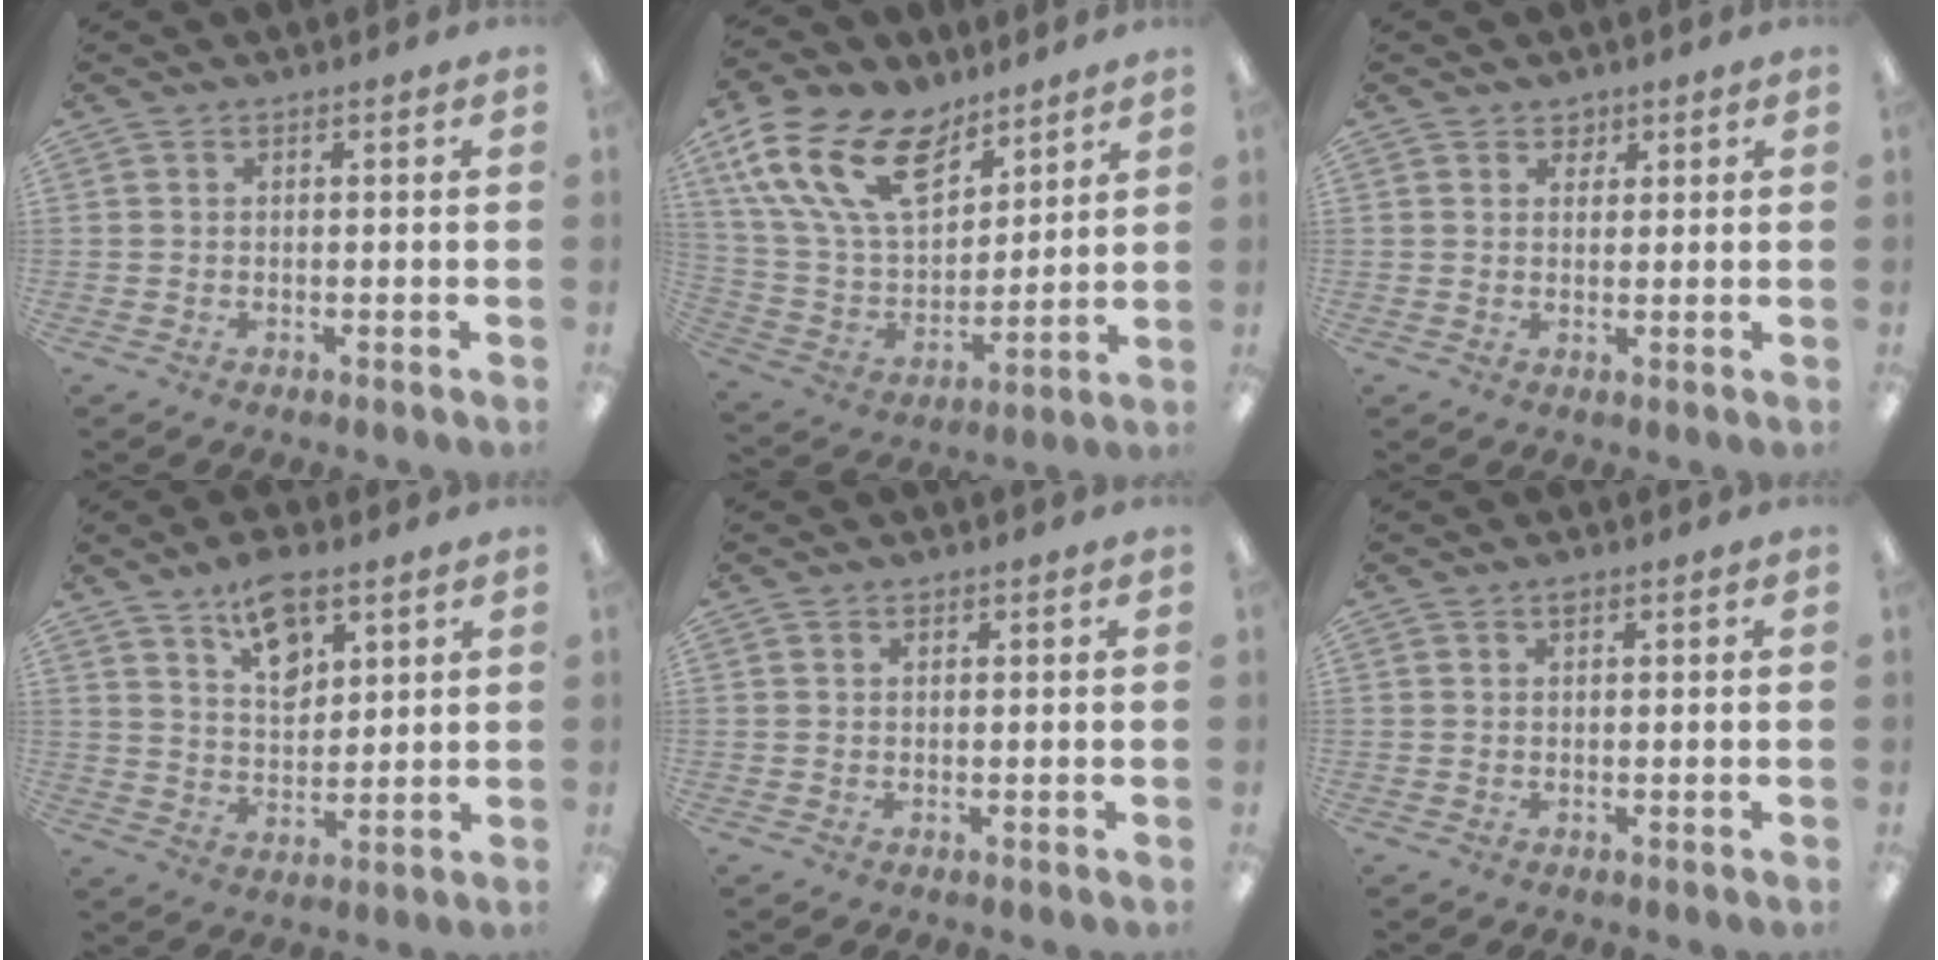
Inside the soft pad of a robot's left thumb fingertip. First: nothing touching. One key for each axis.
{"total": 20.9, "fx": 11.9, "fy": 11.9, "fz": 12.4, "tx": -0.252, "ty": -0.054, "tz": 0.221}
{"total": 2.4, "fx": 1.6, "fy": 1.7, "fz": 0.2, "tx": 0.010, "ty": -0.005, "tz": 0.028}
{"total": 10.0, "fx": 6.8, "fy": 5.1, "fz": 5.3, "tx": -0.074, "ty": -0.032, "tz": 0.118}
{"total": 0.9, "fx": 0.7, "fy": 0.4, "fz": 0.2, "tx": -0.005, "ty": 0.002, "tz": 0.013}
{"total": 1.0, "fx": 0.8, "fy": 0.4, "fz": 0.5, "tx": -0.005, "ty": -0.001, "tz": 0.012}